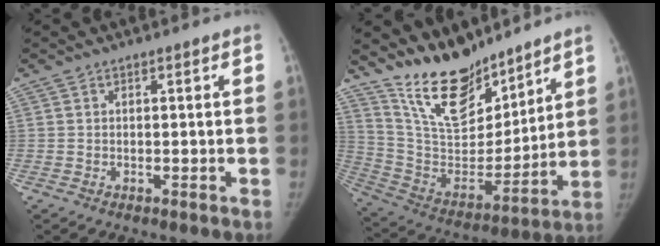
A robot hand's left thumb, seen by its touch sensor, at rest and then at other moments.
{"total": 18.3, "force": [14.9, 7.1, 7.8], "torque": [-0.092, -0.097, 0.279]}